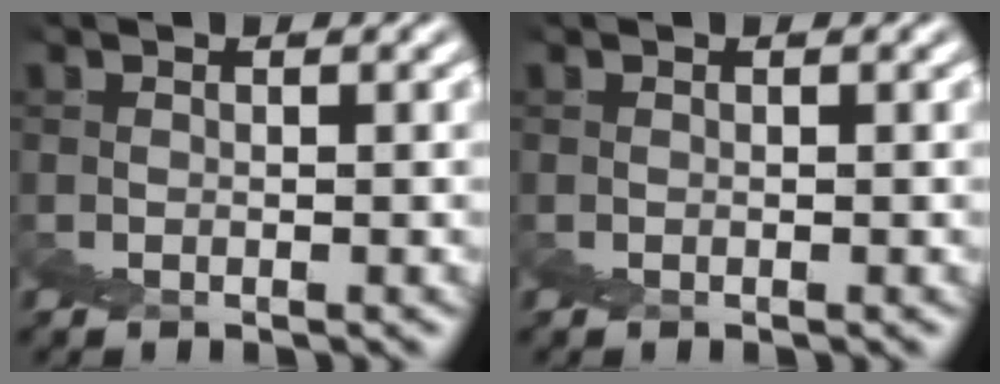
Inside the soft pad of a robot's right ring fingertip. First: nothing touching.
{"total": 0.0}